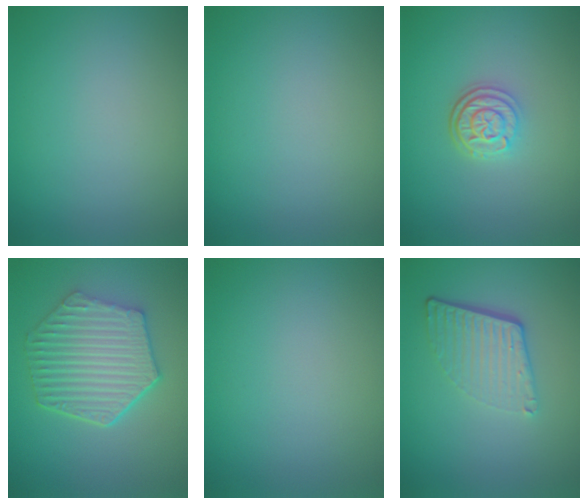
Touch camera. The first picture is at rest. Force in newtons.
{"total": 0.0}
{"total": 3.0, "press": 2.4, "slide": 1.8}
{"total": 6.5, "press": 4.9, "slide": 4.3}
{"total": 0.0}
{"total": 4.4, "press": 2.9, "slide": 3.3}